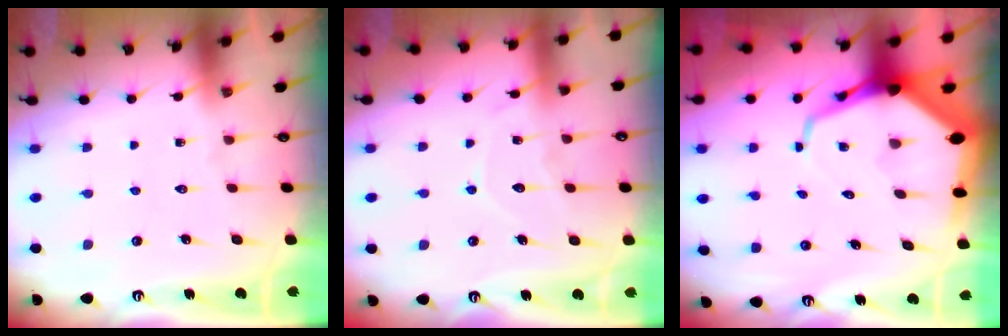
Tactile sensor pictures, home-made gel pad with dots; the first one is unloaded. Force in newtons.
{"total": 8.0, "press": 8.0, "slide": 0.8}
{"total": 11.2, "press": 11.1, "slide": 1.2}